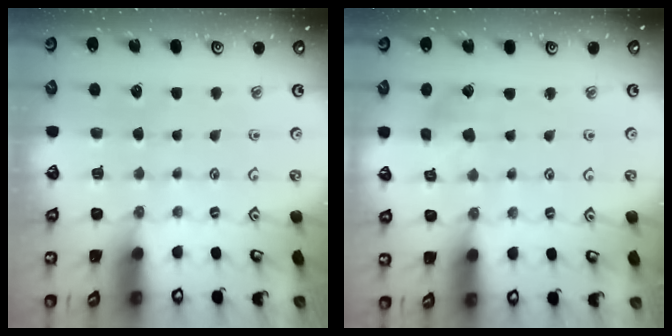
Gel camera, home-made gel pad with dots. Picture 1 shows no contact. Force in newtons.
{"total": 2.0, "press": 2.0, "slide": 0.3}